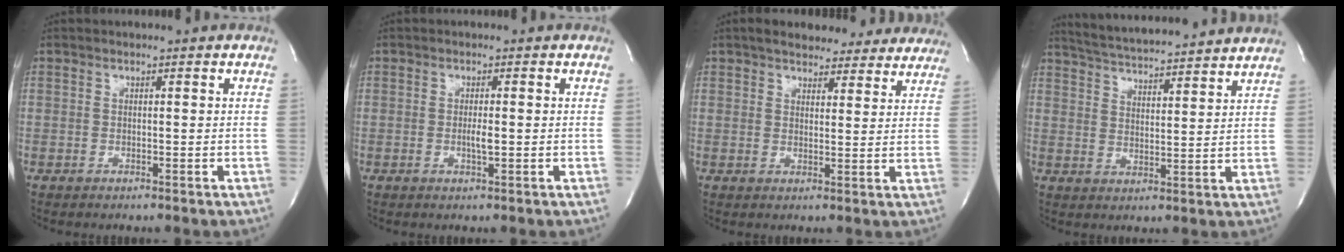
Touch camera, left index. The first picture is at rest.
{"total": 1.7, "force": [-0.3, 0.2, 1.7], "torque": [-0.035, -0.002, -0.005]}
{"total": 16.2, "force": [14.3, 5.6, 5.2], "torque": [-0.057, 0.016, 0.170]}
{"total": 16.5, "force": [15.4, 1.1, 5.9], "torque": [-0.106, 0.023, 0.223]}